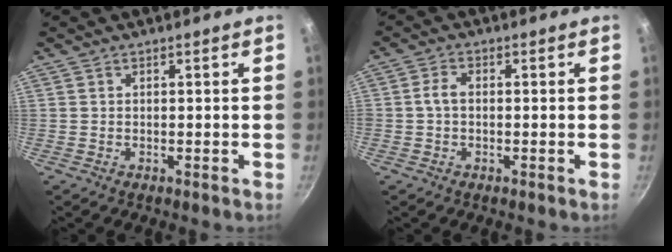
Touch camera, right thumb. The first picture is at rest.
{"total": 2.6, "force": [-0.1, 1.7, 1.9], "torque": [-0.037, 0.012, -0.006]}